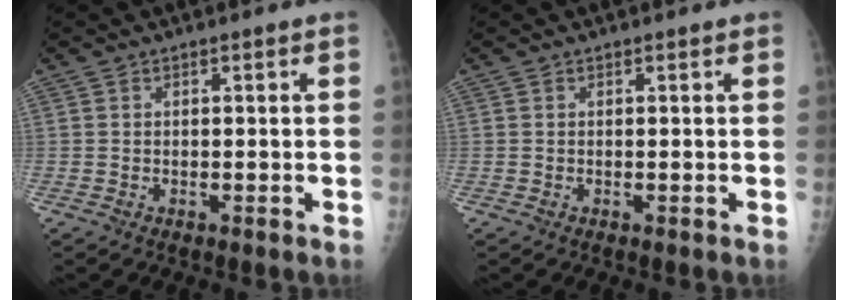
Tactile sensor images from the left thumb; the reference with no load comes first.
{"total": 0.0}